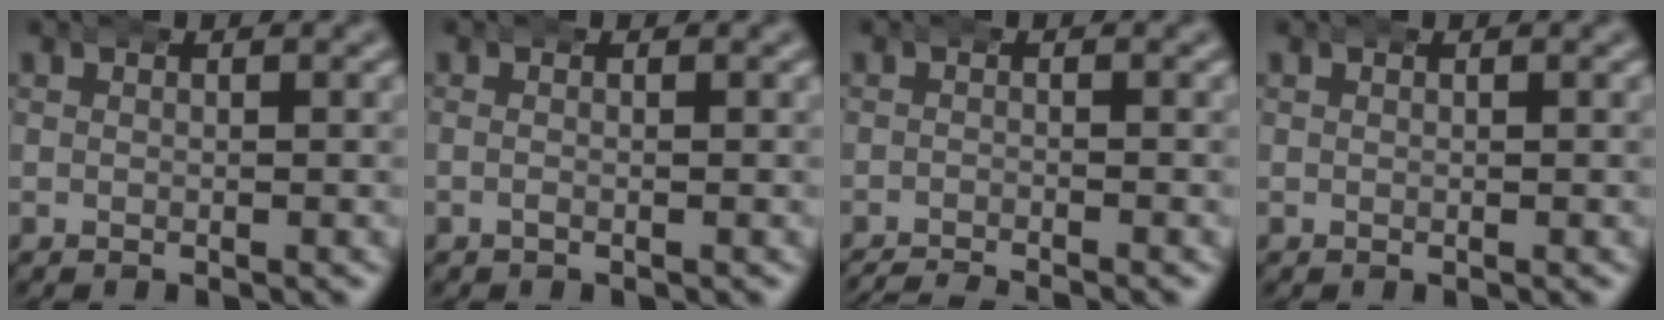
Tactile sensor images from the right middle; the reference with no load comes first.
{"total": 0.7, "force": [-0.5, -0.2, 0.5], "torque": [-0.009, -0.001, -0.011]}
{"total": 4.4, "force": [-4.2, 0.8, 0.8], "torque": [-0.007, -0.013, -0.065]}
{"total": 0.0}